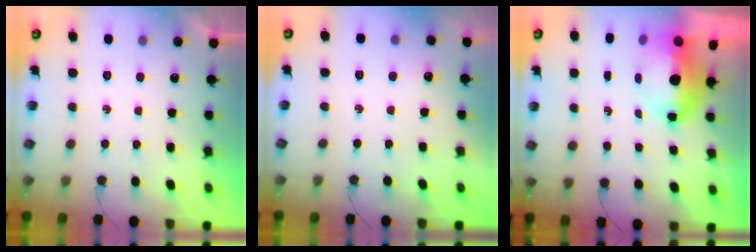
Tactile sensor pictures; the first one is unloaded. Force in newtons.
{"total": 3.8, "press": 3.8, "slide": 0.6}
{"total": 14.7, "press": 9.3, "slide": 11.4}